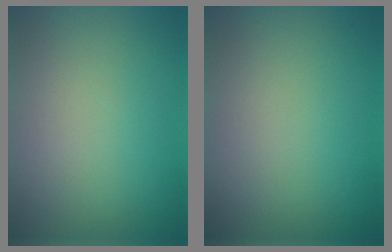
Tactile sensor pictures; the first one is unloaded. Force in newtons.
{"total": 0.0}